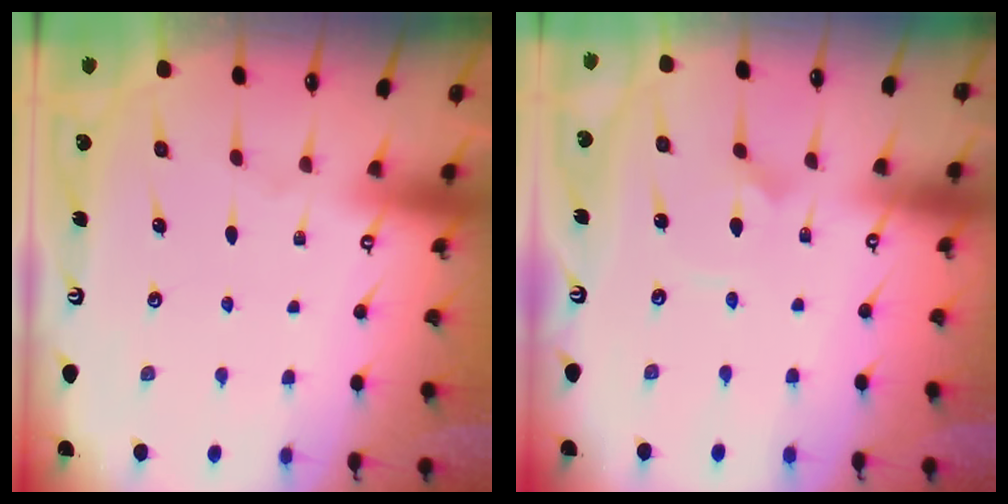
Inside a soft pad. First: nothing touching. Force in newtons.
{"total": 2.7, "press": 2.7, "slide": 0.1}